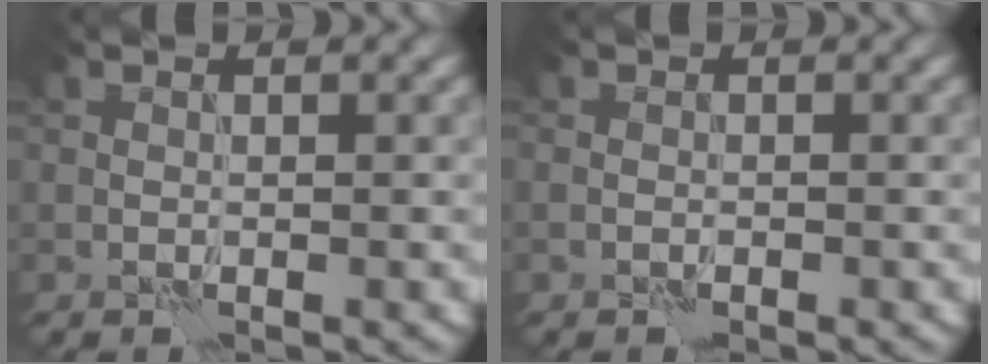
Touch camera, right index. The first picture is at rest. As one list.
[{"total": 0.0}]